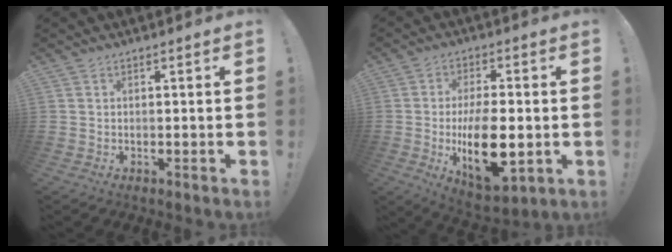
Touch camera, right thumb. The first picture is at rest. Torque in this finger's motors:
{"motor_torque": [1.51, 3.49, 2.37, -0.40, 0.75]}